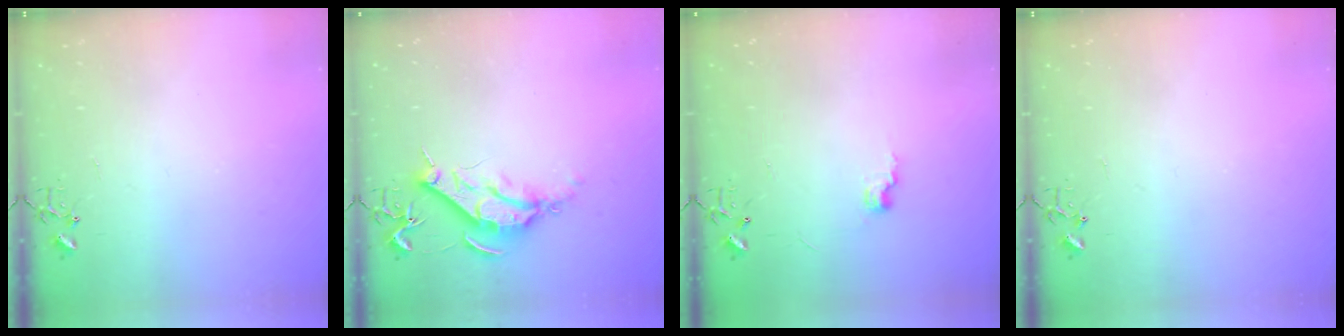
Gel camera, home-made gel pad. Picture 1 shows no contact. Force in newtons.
{"total": 9.5, "press": 9.4, "slide": 1.0}
{"total": 7.0, "press": 7.0, "slide": 0.6}
{"total": 0.0}